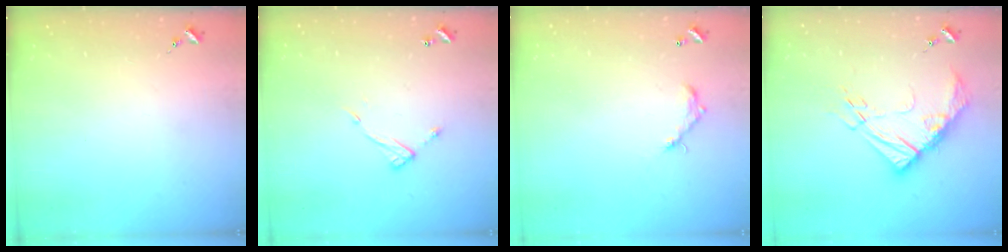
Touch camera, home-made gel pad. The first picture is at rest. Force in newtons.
{"total": 7.9, "press": 7.9, "slide": 0.3}
{"total": 5.8, "press": 5.8, "slide": 0.3}
{"total": 15.4, "press": 15.3, "slide": 1.6}